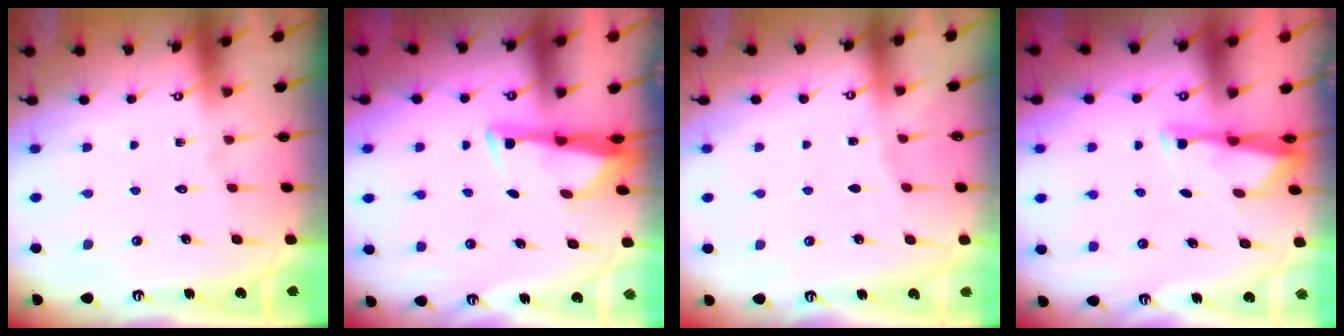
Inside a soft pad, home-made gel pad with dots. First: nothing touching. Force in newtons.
{"total": 3.2, "press": 3.1, "slide": 0.9}
{"total": 2.2, "press": 2.2, "slide": 0.3}
{"total": 2.9, "press": 2.9, "slide": 0.6}